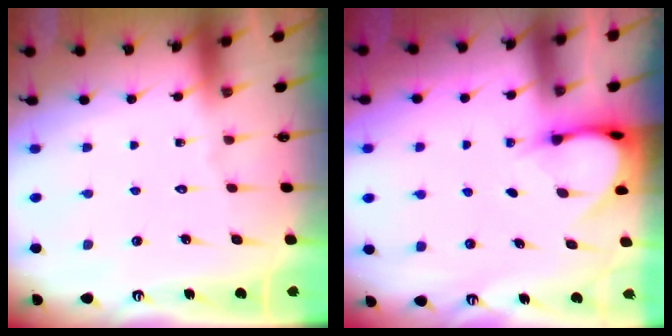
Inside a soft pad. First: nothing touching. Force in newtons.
{"total": 3.9, "press": 3.9, "slide": 0.3}